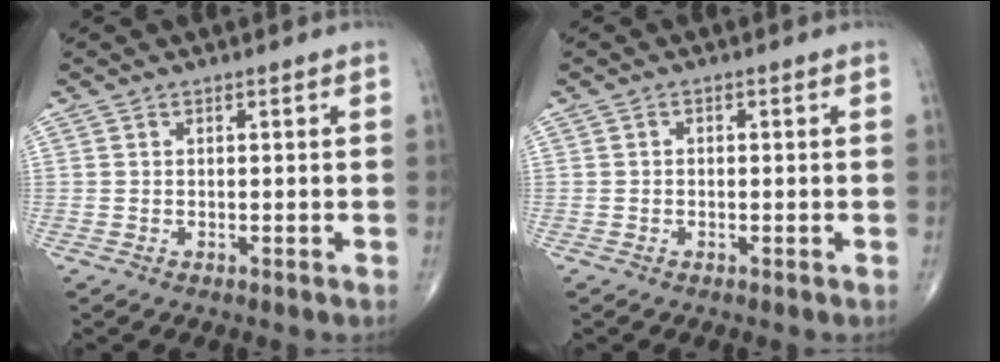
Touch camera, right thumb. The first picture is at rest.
{"total": 0.6, "force": [-0.1, 0.5, 0.3], "torque": [0.000, 0.003, -0.004]}